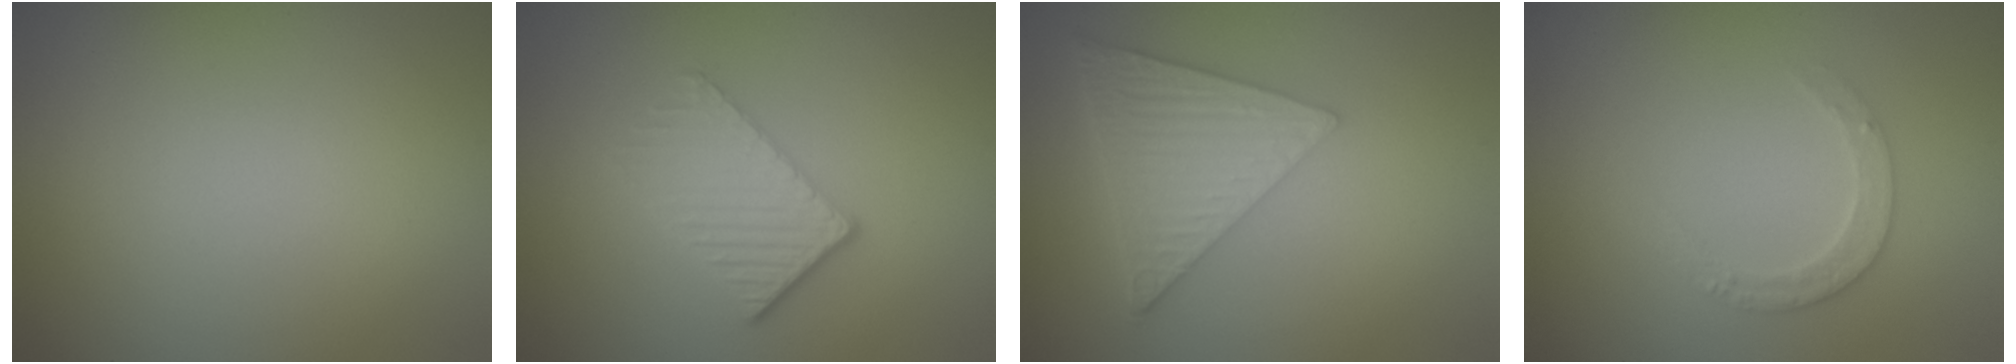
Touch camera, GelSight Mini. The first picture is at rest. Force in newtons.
{"total": 3.2, "press": 2.8, "slide": 1.5}
{"total": 6.8, "press": 4.9, "slide": 4.7}
{"total": 2.1, "press": 2.1, "slide": 0.3}